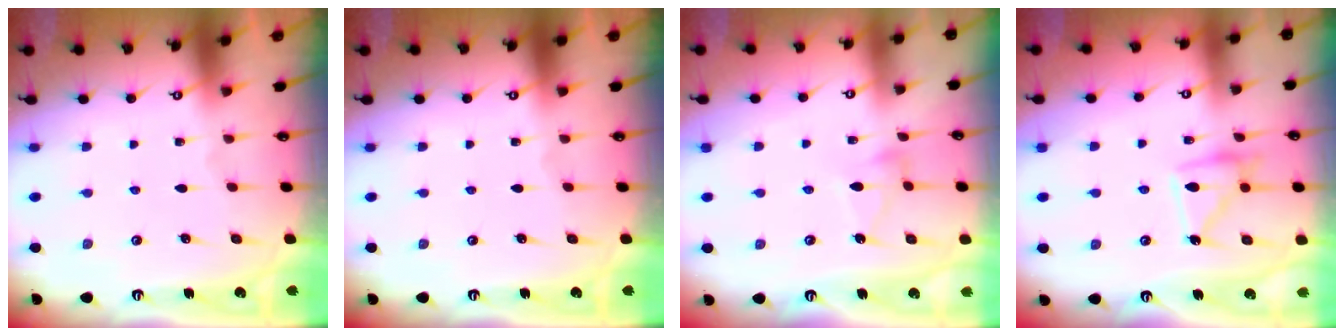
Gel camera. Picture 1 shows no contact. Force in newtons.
{"total": 0.0}
{"total": 4.6, "press": 4.6, "slide": 0.5}
{"total": 12.7, "press": 12.7, "slide": 1.1}